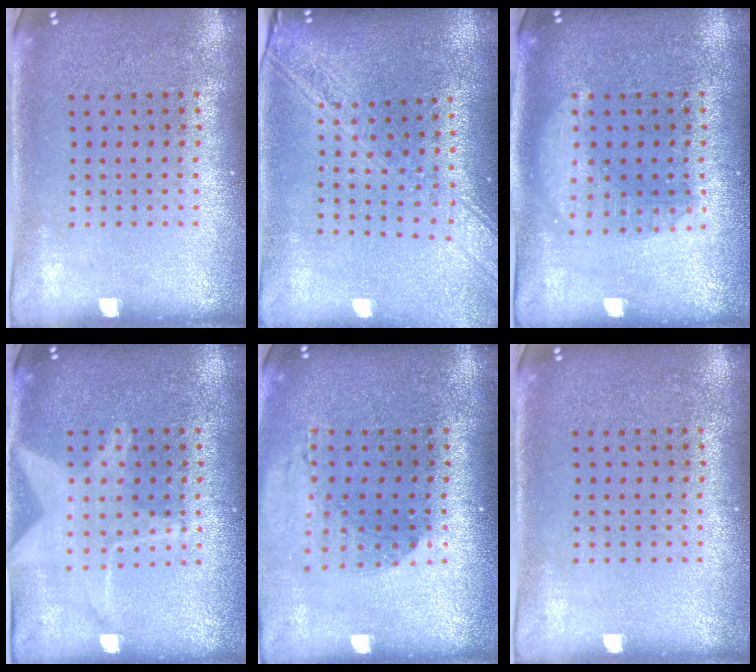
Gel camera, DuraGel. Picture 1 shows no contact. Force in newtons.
{"total": 2.2, "press": 1.8, "slide": 1.2}
{"total": 1.4, "press": 1.4, "slide": 0.2}
{"total": 1.6, "press": 1.6, "slide": 0.2}
{"total": 1.3, "press": 1.3, "slide": 0.4}
{"total": 0.0}